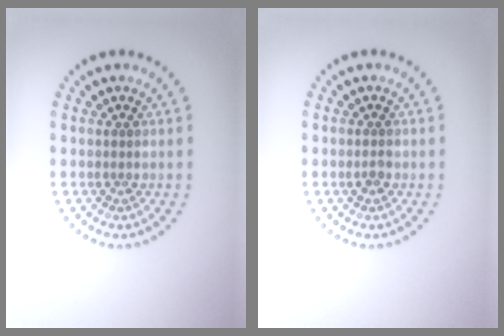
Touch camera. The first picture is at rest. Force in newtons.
{"total": 0.9, "press": 0.9, "slide": 0.0}